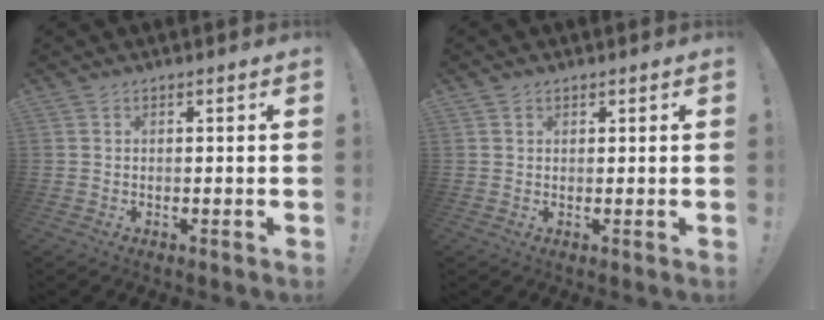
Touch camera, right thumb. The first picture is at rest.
{"total": 1.1, "force": [0.7, 0.8, 0.2], "torque": [0.001, -0.001, 0.013]}